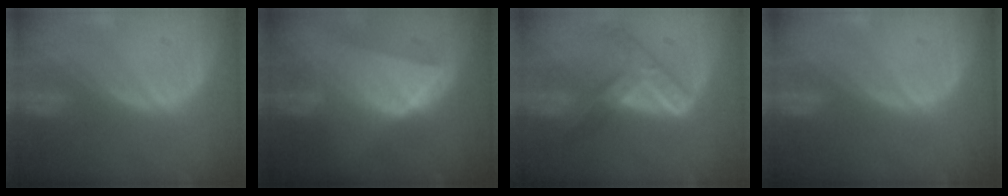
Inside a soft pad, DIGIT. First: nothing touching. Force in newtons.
{"total": 8.0, "press": 7.3, "slide": 3.4}
{"total": 7.2, "press": 6.1, "slide": 3.8}
{"total": 0.0}